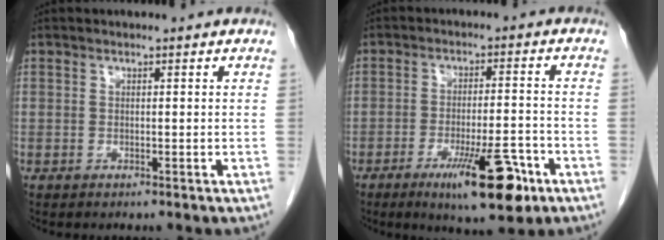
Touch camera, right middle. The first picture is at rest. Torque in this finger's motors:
{"motor_torque": [1.20, -0.94, 0.53, 0.09]}